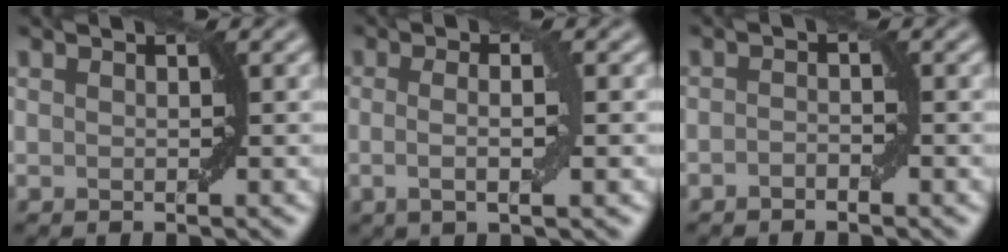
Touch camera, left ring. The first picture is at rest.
{"total": 3.2, "force": [-0.2, 0.6, 3.2], "torque": [-0.056, -0.004, -0.006]}
{"total": 1.0, "force": [-0.7, 0.3, 0.6], "torque": [-0.011, 0.005, -0.012]}